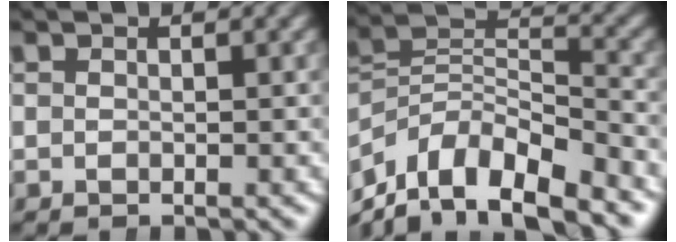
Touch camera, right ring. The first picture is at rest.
{"total": 11.8, "force": [-5.6, 7.7, 6.9], "torque": [-0.139, -0.047, -0.077]}